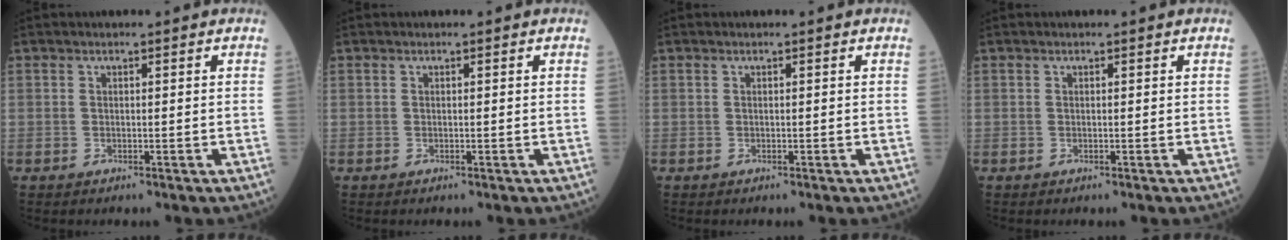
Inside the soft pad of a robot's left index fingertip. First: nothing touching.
{"total": 0.0}
{"total": 0.0}
{"total": 0.0}